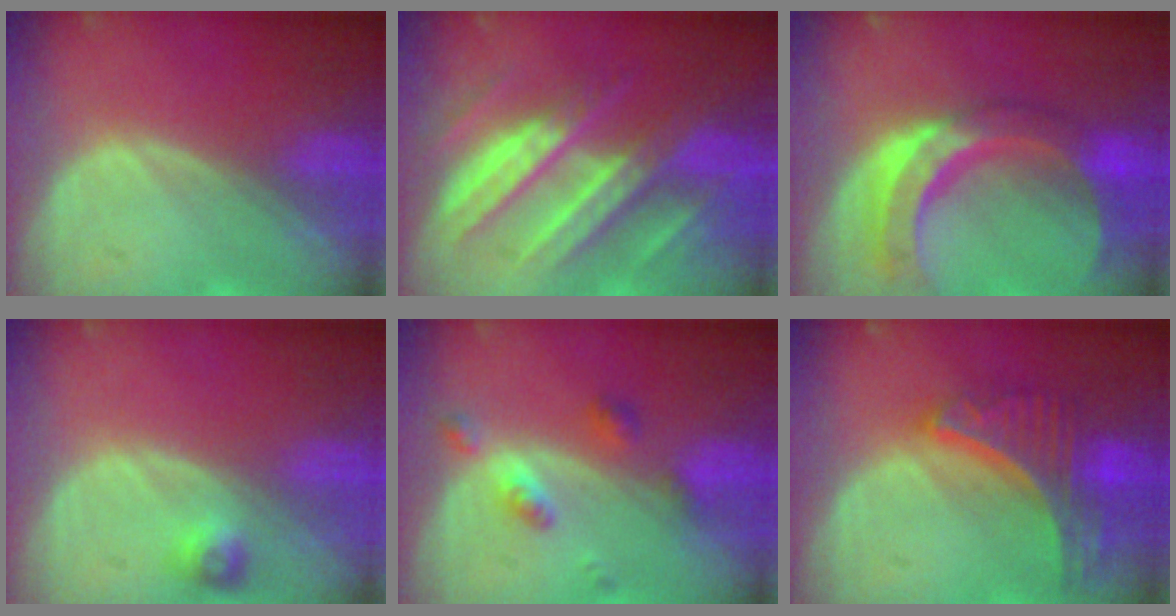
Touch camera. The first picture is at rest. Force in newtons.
{"total": 10.8, "press": 10.7, "slide": 1.1}
{"total": 11.5, "press": 9.8, "slide": 6.1}
{"total": 2.5, "press": 2.3, "slide": 1.0}
{"total": 4.2, "press": 4.1, "slide": 0.8}
{"total": 8.9, "press": 7.8, "slide": 4.3}